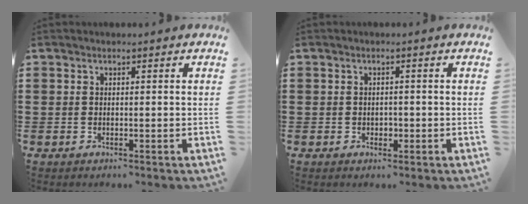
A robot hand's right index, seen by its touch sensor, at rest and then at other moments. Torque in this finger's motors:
{"motor_torque": [0.27, -0.24, 0.00, 0.00]}